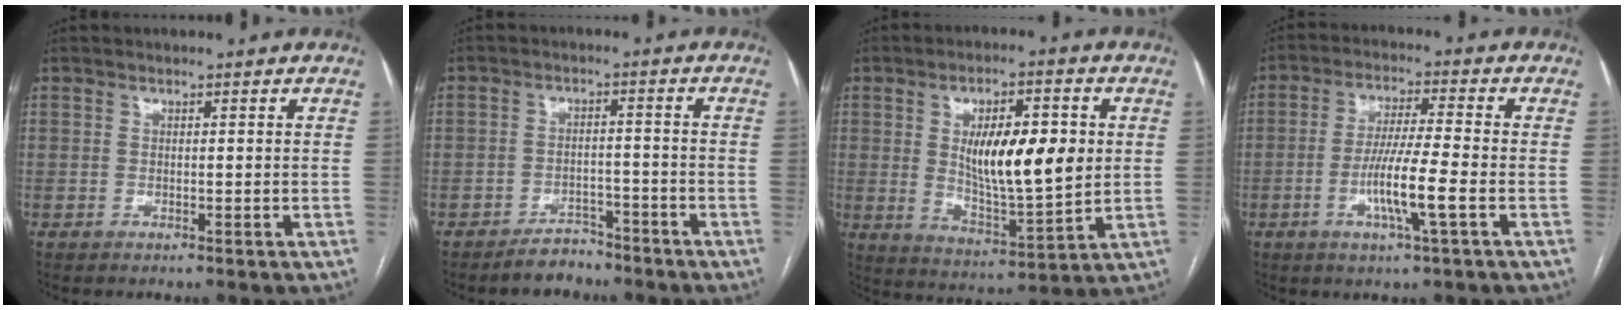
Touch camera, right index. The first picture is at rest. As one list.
[{"total": 4.3, "force": [-3.8, 1.9, 0.8], "torque": [-0.010, 0.004, -0.059]}, {"total": 13.8, "force": [2.0, 4.0, 13.1], "torque": [-0.224, -0.001, 0.038]}, {"total": 8.4, "force": [-2.6, -0.2, 7.9], "torque": [-0.152, -0.006, -0.052]}]